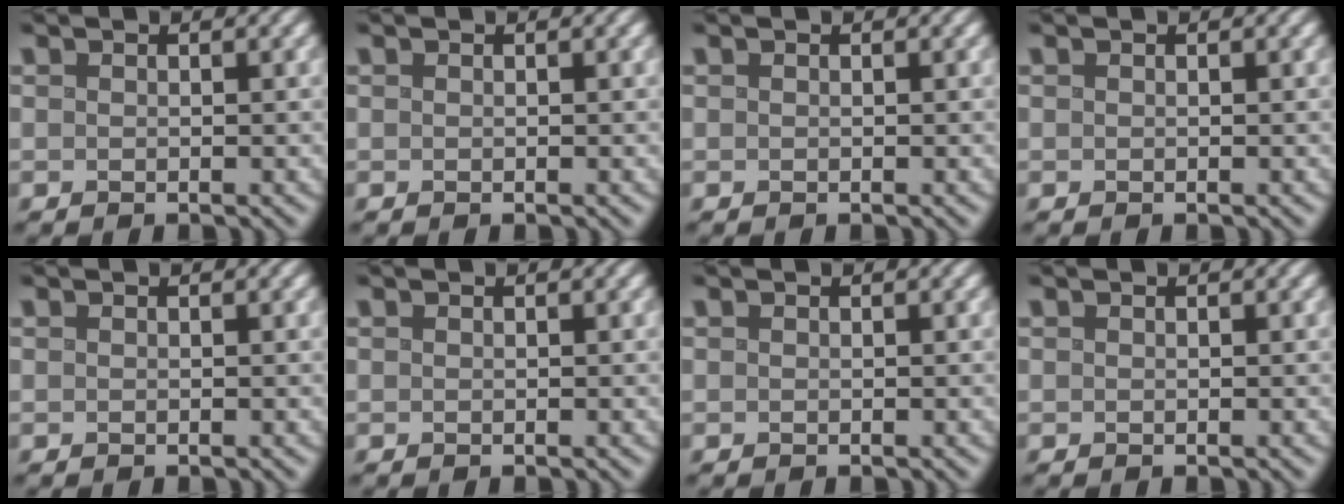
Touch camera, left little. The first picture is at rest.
{"total": 0.0}
{"total": 0.0}
{"total": 0.0}
{"total": 0.0}
{"total": 0.0}
{"total": 0.0}
{"total": 0.0}